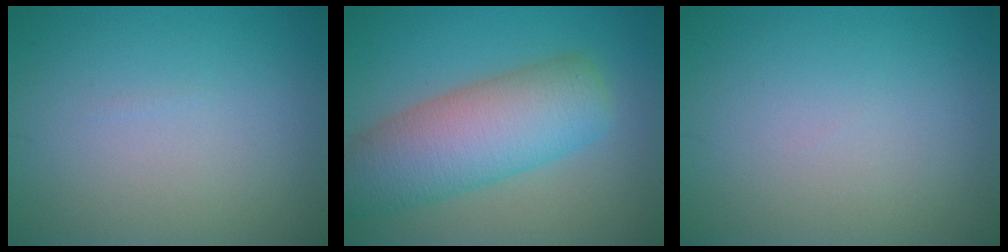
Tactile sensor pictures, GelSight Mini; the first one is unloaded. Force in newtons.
{"total": 8.6, "press": 8.6, "slide": 0.7}
{"total": 0.0}